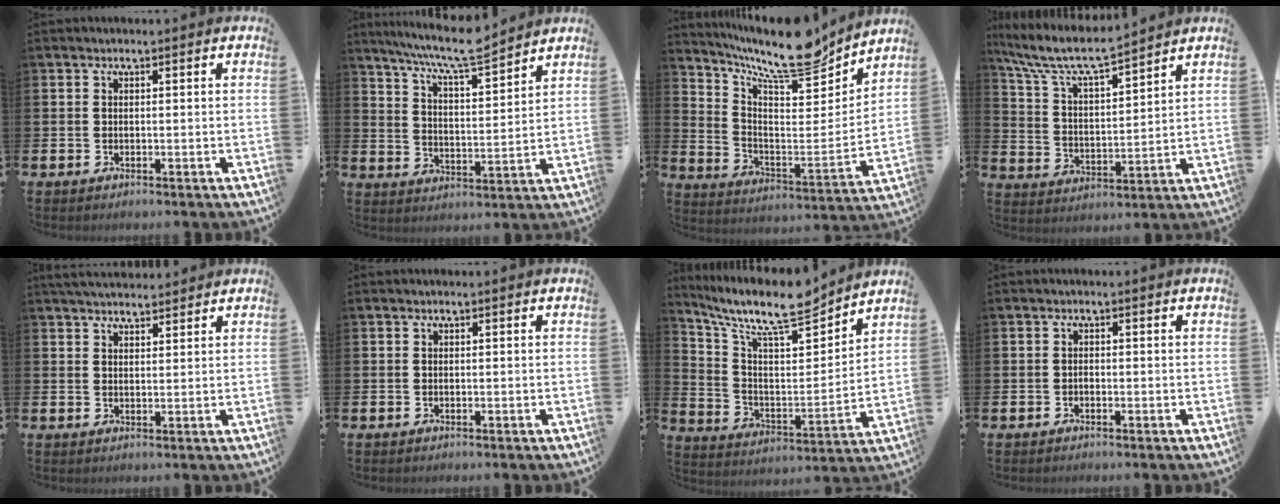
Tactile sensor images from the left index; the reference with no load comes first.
{"total": 8.6, "force": [7.9, 0.2, 3.3], "torque": [-0.086, -0.046, 0.140]}
{"total": 12.3, "force": [10.4, 2.9, 6.0], "torque": [-0.123, -0.083, 0.171]}
{"total": 8.2, "force": [7.3, 1.3, 3.4], "torque": [-0.102, -0.044, 0.127]}
{"total": 3.5, "force": [3.4, 0.6, 0.5], "torque": [-0.016, -0.013, 0.064]}
{"total": 0.0}
{"total": 11.2, "force": [9.7, 2.5, 5.1], "torque": [-0.119, -0.069, 0.163]}
{"total": 0.6, "force": [-0.4, 0.3, 0.3], "torque": [-0.013, 0.003, -0.008]}